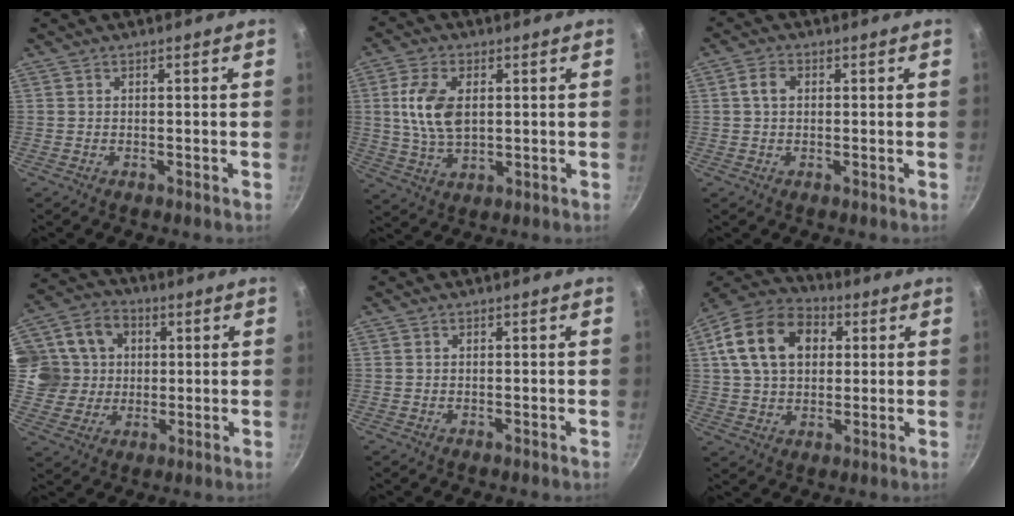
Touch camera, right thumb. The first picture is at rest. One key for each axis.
{"total": 10.0, "fx": 1.7, "fy": 5.8, "fz": 8.0, "tx": -0.148, "ty": -0.004, "tz": 0.033}
{"total": 3.1, "fx": 0.6, "fy": 2.3, "fz": 2.1, "tx": -0.035, "ty": 0.008, "tz": 0.006}
{"total": 13.1, "fx": 2.3, "fy": 11.9, "fz": 4.9, "tx": -0.063, "ty": 0.008, "tz": 0.037}
{"total": 0.0}
{"total": 17.2, "fx": 4.6, "fy": 12.2, "fz": 11.3, "tx": -0.181, "ty": 0.017, "tz": 0.065}